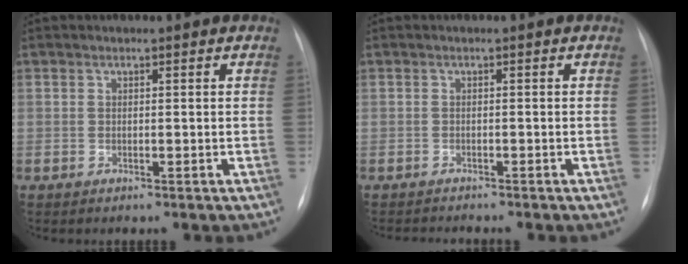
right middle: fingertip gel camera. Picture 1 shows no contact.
{"total": 2.1, "force": [-2.1, -0.3, 0.2], "torque": [-0.001, -0.009, -0.031]}